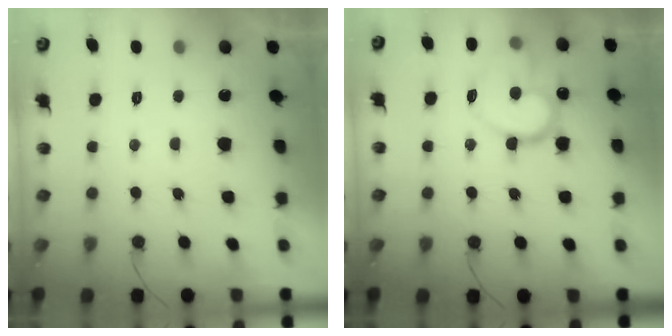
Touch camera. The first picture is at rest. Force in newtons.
{"total": 14.9, "press": 14.9, "slide": 1.0}